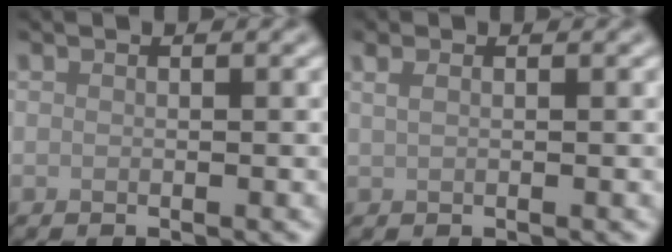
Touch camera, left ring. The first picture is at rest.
{"total": 1.1, "force": [0.6, 0.5, 0.8], "torque": [-0.018, -0.001, 0.012]}